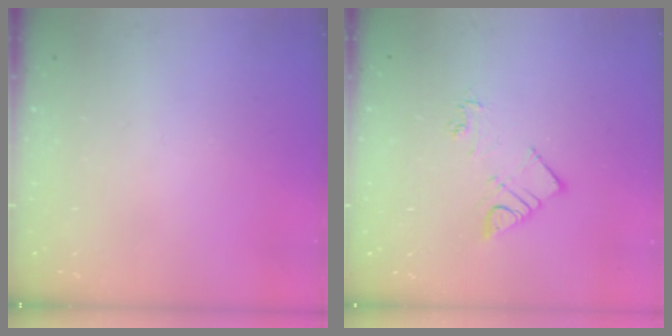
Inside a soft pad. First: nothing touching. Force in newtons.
{"total": 7.3, "press": 7.2, "slide": 0.7}